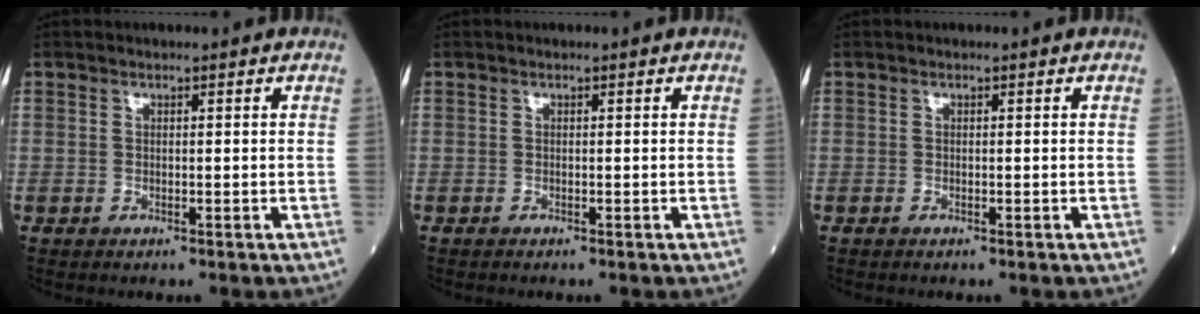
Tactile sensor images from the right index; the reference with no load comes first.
{"total": 0.0}
{"total": 0.0}